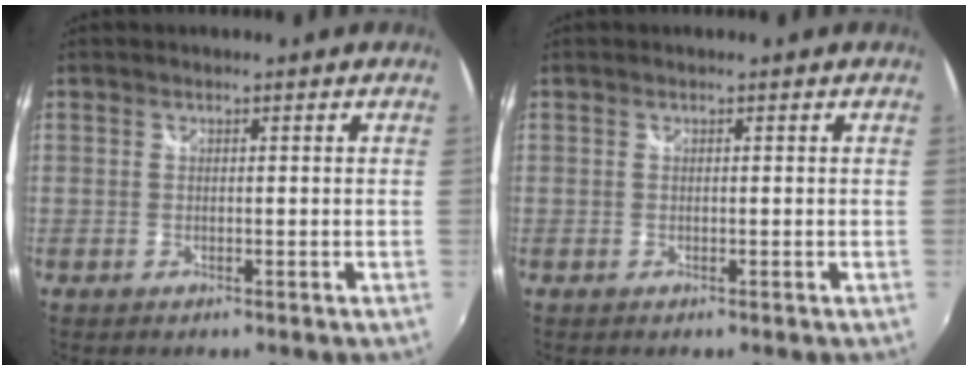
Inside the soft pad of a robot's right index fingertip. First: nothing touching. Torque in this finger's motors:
{"motor_torque": [0.00, 0.00, -0.01, 0.00]}